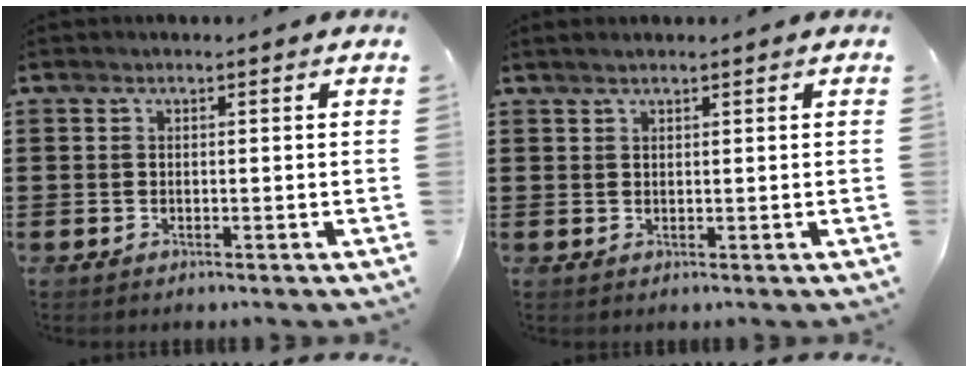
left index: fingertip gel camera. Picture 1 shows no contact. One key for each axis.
{"total": 0.8, "fx": 0.7, "fy": 0.1, "fz": 0.4, "tx": -0.009, "ty": 0.002, "tz": 0.014}